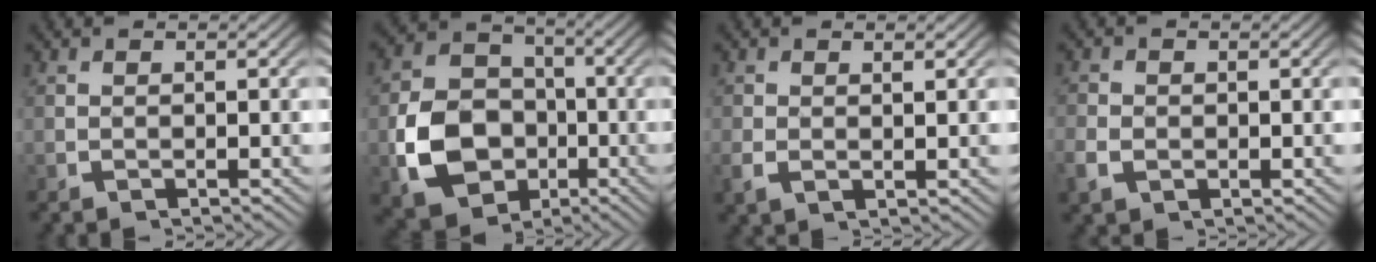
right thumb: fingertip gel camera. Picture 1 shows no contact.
{"total": 13.3, "force": [-3.7, 11.0, 6.6], "torque": [-0.151, -0.045, -0.055]}
{"total": 1.2, "force": [0.3, 0.7, 1.0], "torque": [-0.023, -0.006, 0.013]}
{"total": 1.9, "force": [-0.4, 1.6, 1.0], "torque": [-0.026, -0.005, -0.007]}